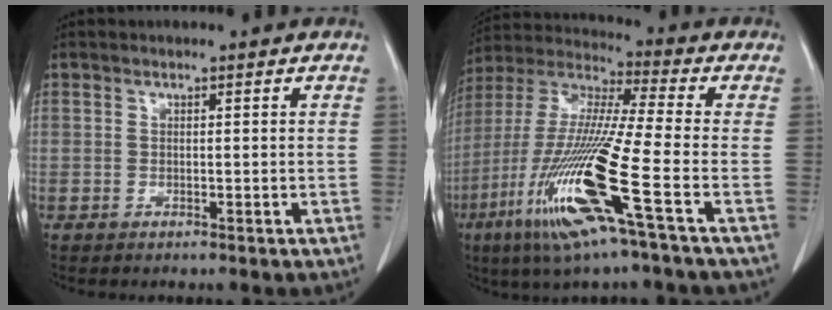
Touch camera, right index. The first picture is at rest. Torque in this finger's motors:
{"motor_torque": [1.92, -0.22, 0.89, 0.19]}